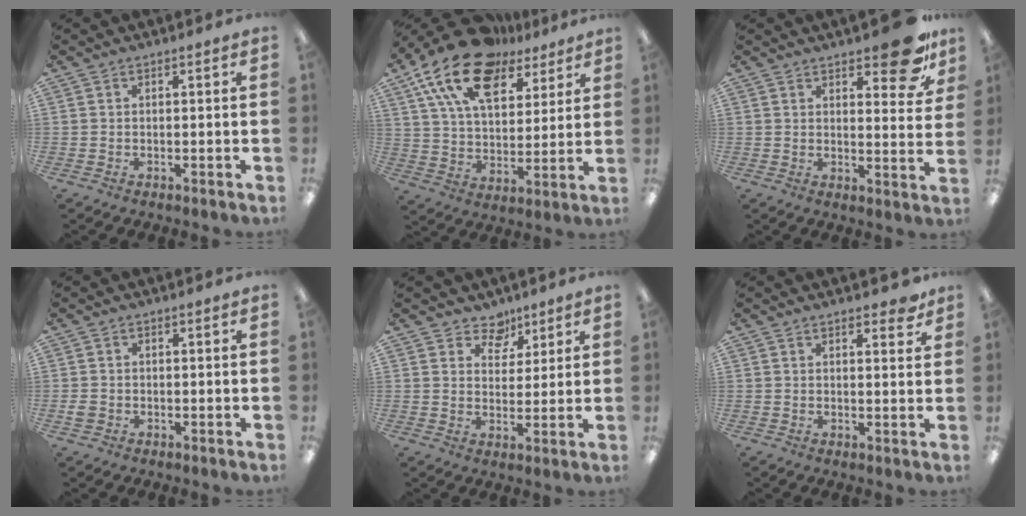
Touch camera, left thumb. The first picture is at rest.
{"total": 19.8, "force": [12.7, 10.5, 11.0], "torque": [-0.208, -0.054, 0.228]}
{"total": 11.5, "force": [8.2, 4.2, 6.8], "torque": [-0.070, -0.055, 0.138]}
{"total": 1.6, "force": [-0.4, 1.5, 0.7], "torque": [-0.011, 0.003, -0.006]}
{"total": 6.7, "force": [4.9, 4.4, 1.3], "torque": [-0.016, -0.031, 0.089]}
{"total": 2.9, "force": [2.4, 1.1, 1.3], "torque": [-0.005, -0.011, 0.039]}